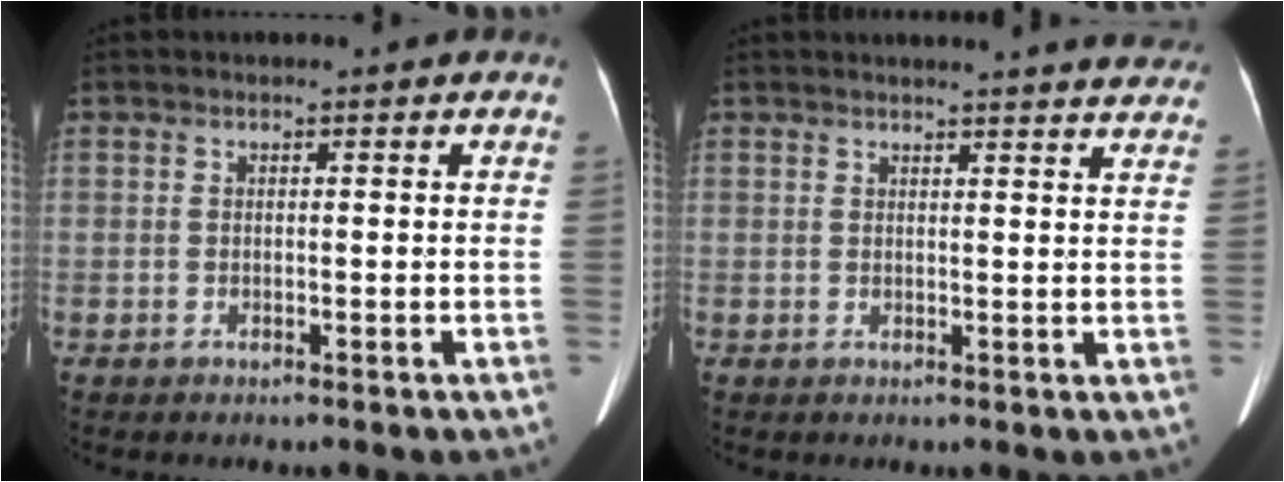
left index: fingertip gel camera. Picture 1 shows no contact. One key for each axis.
{"total": 13.0, "fx": 12.5, "fy": 0.9, "fz": 3.5, "tx": -0.029, "ty": -0.027, "tz": 0.122}